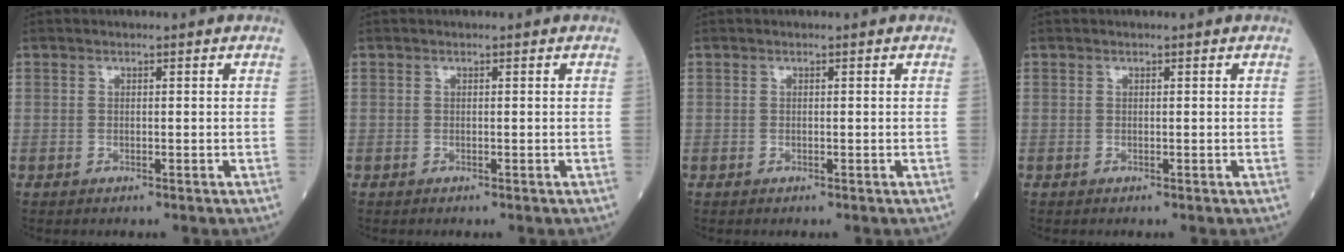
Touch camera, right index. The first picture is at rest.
{"total": 0.0}
{"total": 0.0}
{"total": 0.0}